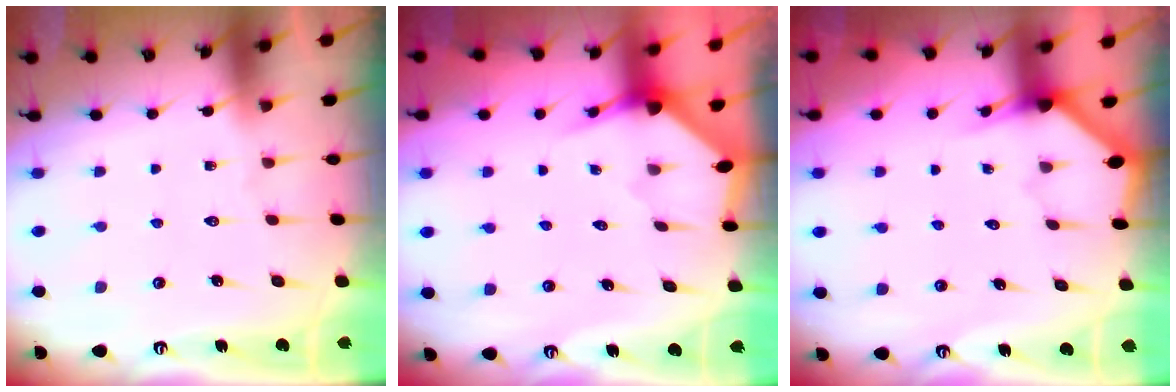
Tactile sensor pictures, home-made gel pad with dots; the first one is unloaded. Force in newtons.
{"total": 2.8, "press": 2.8, "slide": 0.2}
{"total": 2.9, "press": 2.9, "slide": 0.2}